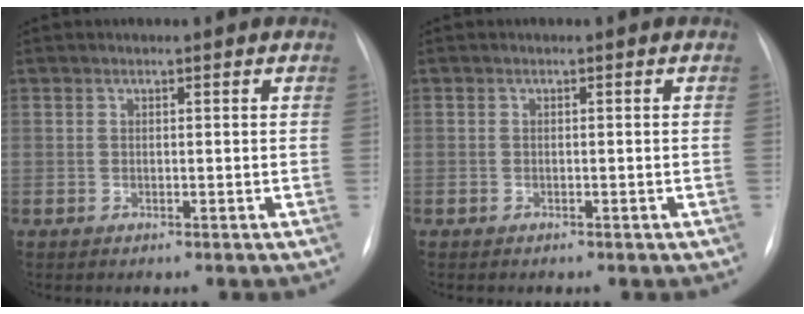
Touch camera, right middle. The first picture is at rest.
{"total": 0.8, "force": [-0.5, 0.5, 0.3], "torque": [-0.006, 0.002, -0.007]}